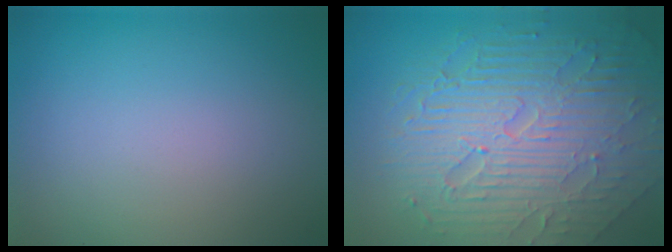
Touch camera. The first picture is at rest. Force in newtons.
{"total": 9.9, "press": 6.4, "slide": 7.5}